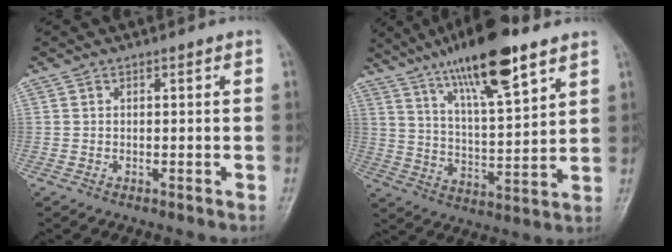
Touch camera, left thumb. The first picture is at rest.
{"total": 17.4, "force": [11.2, 3.8, 12.8], "torque": [-0.203, -0.046, 0.197]}